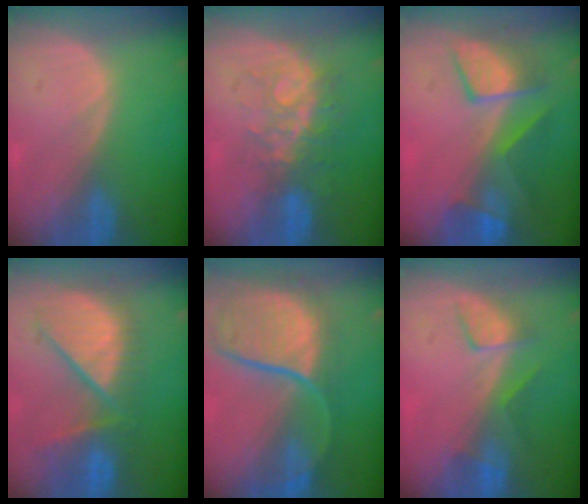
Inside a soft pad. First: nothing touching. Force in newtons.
{"total": 8.1, "press": 7.1, "slide": 3.9}
{"total": 7.7, "press": 7.6, "slide": 1.2}
{"total": 10.5, "press": 9.7, "slide": 3.8}
{"total": 12.1, "press": 9.8, "slide": 7.1}
{"total": 4.2, "press": 4.1, "slide": 1.3}